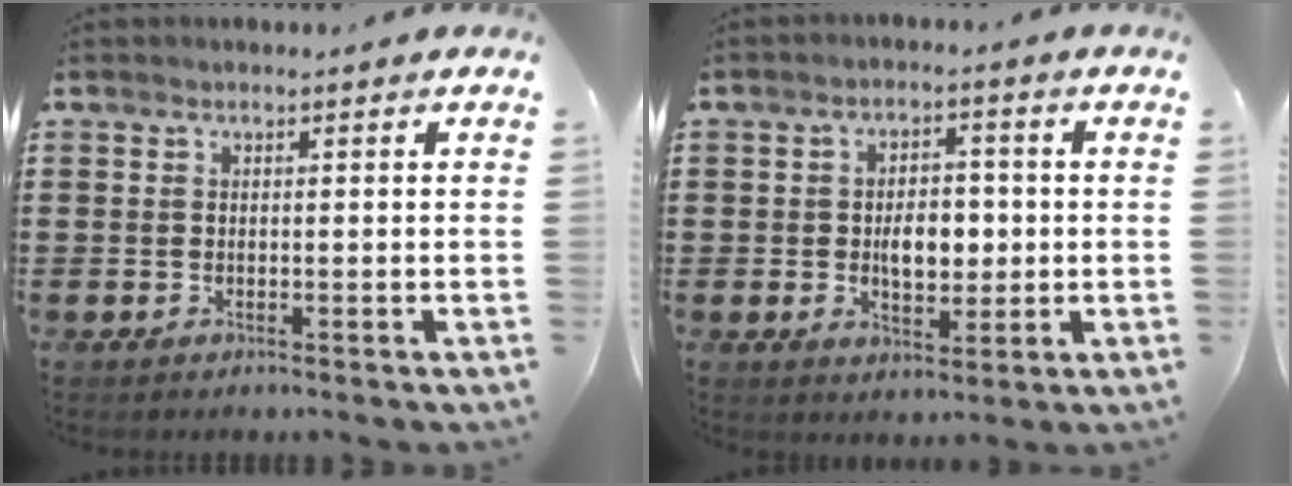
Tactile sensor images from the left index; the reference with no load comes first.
{"total": 5.8, "force": [-0.4, 3.4, 4.7], "torque": [-0.077, 0.003, -0.014]}